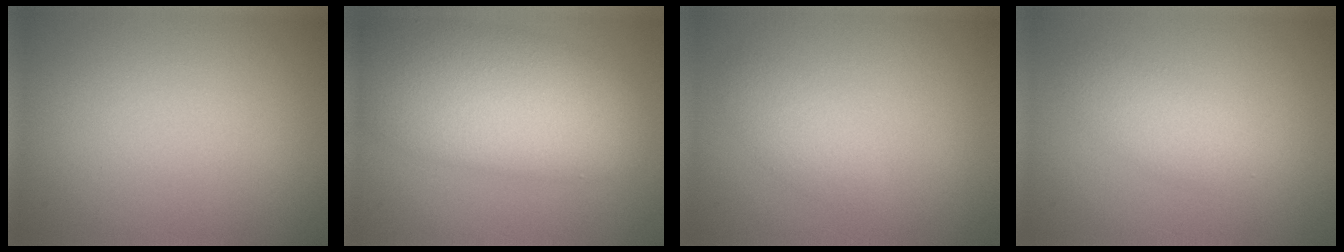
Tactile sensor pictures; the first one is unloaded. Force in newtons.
{"total": 10.0, "press": 10.0, "slide": 0.3}
{"total": 1.6, "press": 1.6, "slide": 0.0}
{"total": 2.2, "press": 2.2, "slide": 0.1}